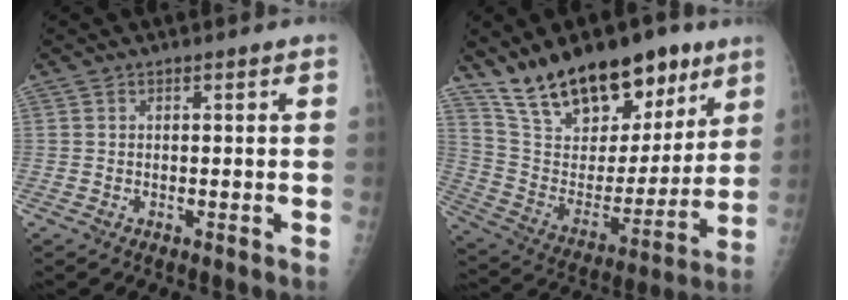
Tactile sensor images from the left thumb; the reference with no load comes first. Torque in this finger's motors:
{"motor_torque": [0.52, 0.52, 1.32, -1.44, 0.11]}